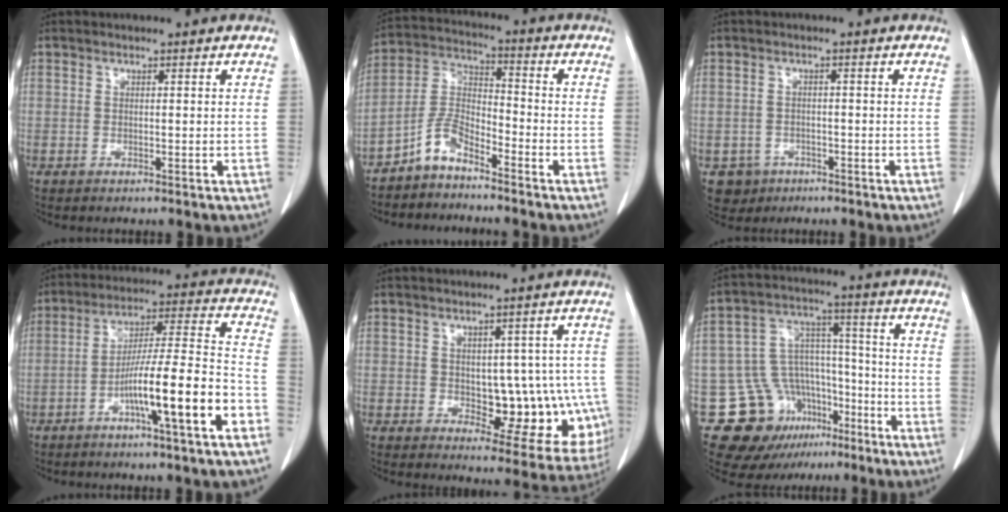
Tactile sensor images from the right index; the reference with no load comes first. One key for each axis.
{"total": 6.3, "fx": -4.9, "fy": 2.5, "fz": 3.1, "tx": -0.069, "ty": 0.011, "tz": -0.101}
{"total": 3.7, "fx": -1.8, "fy": 3.2, "fz": 0.2, "tx": -0.002, "ty": 0.010, "tz": -0.024}
{"total": 13.9, "fx": -6.1, "fy": 0.2, "fz": 12.5, "tx": -0.208, "ty": 0.008, "tz": -0.101}
{"total": 11.9, "fx": -1.4, "fy": 6.5, "fz": 9.8, "tx": -0.096, "ty": 0.019, "tz": 0.002}
{"total": 16.0, "fx": -8.9, "fy": 12.0, "fz": 5.8, "tx": -0.098, "ty": 0.075, "tz": -0.127}